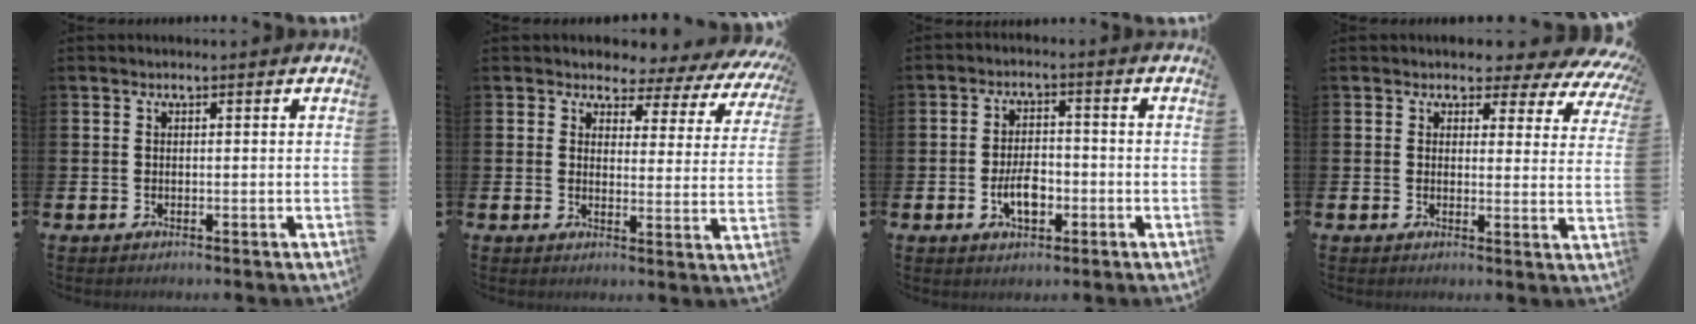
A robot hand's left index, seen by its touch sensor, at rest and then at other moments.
{"total": 3.0, "force": [2.3, 1.8, 0.4], "torque": [-0.014, -0.030, 0.029]}
{"total": 4.7, "force": [-1.4, 2.5, 3.7], "torque": [-0.056, 0.005, -0.027]}
{"total": 3.5, "force": [2.6, 2.0, 1.1], "torque": [-0.019, -0.029, 0.036]}